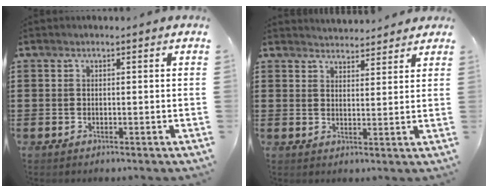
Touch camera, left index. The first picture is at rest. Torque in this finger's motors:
{"motor_torque": [0.55, -1.16, 0.17, 0.01]}